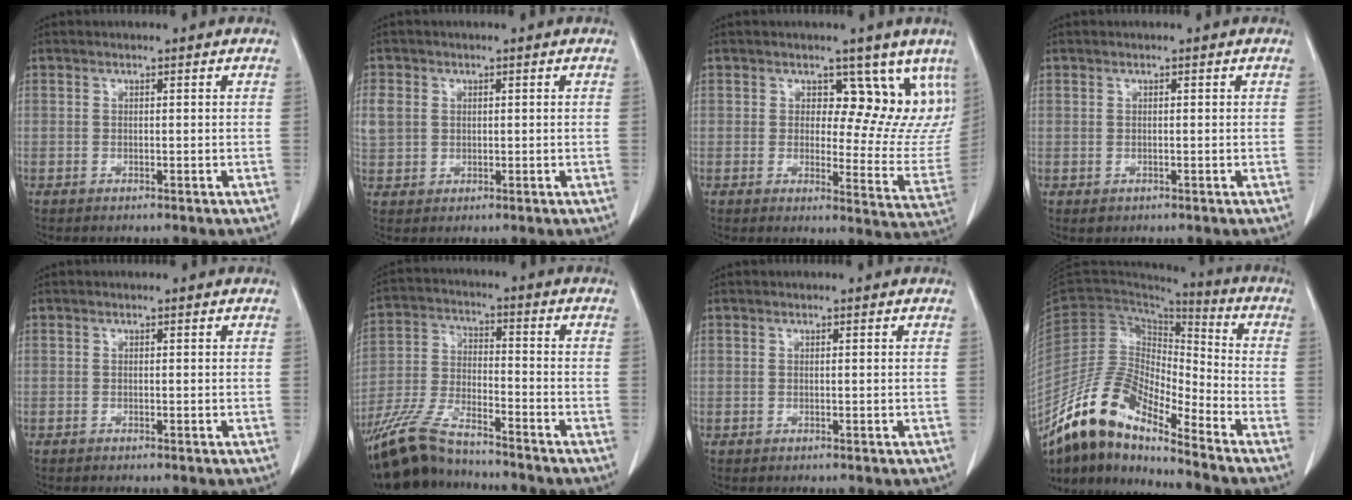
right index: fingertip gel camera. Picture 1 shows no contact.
{"total": 9.8, "force": [1.4, 8.6, 4.4], "torque": [-0.156, 0.025, 0.042]}
{"total": 15.3, "force": [7.6, 8.6, 10.0], "torque": [-0.123, 0.000, 0.097]}
{"total": 1.3, "force": [-0.2, 1.1, 0.6], "torque": [-0.013, 0.002, 0.004]}
{"total": 0.0}
{"total": 15.2, "force": [-12.9, 3.9, 7.0], "torque": [-0.152, -0.015, -0.240]}
{"total": 0.0}
{"total": 15.5, "force": [-12.4, 4.1, 8.4], "torque": [-0.168, 0.028, -0.235]}